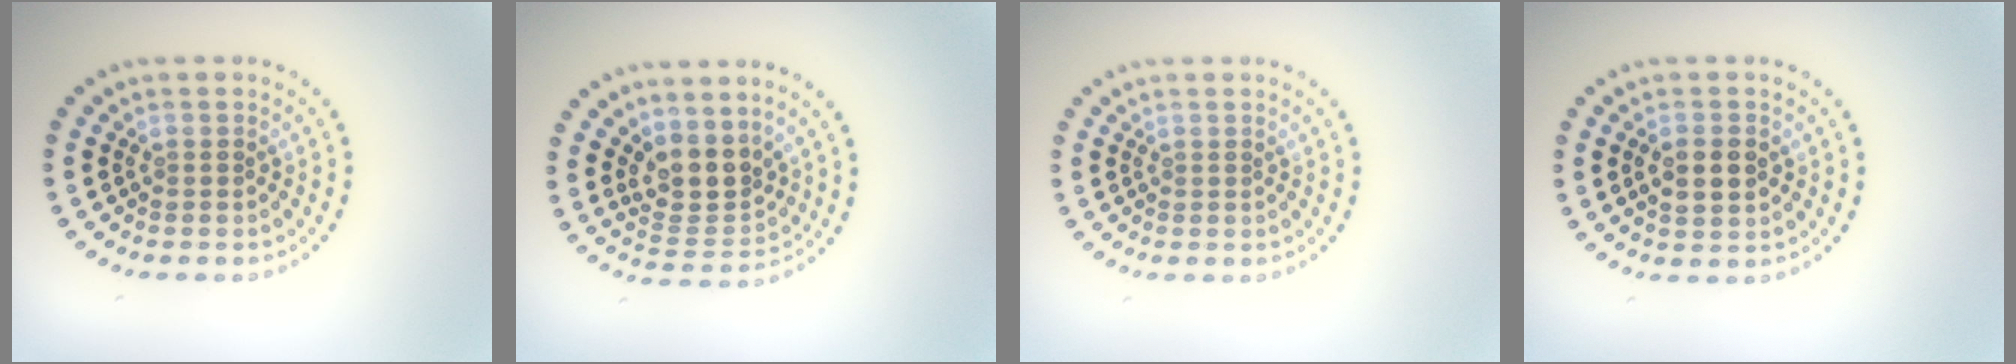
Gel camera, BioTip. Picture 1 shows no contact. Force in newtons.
{"total": 3.5, "press": 2.7, "slide": 2.2}
{"total": 0.0}
{"total": 2.7, "press": 2.7, "slide": 0.3}